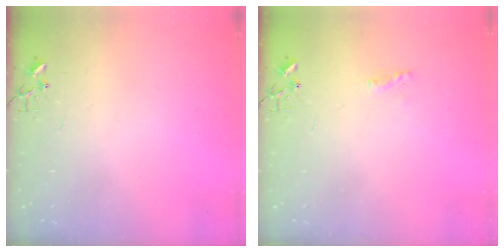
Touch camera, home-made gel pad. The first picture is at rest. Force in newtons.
{"total": 5.5, "press": 5.5, "slide": 0.7}